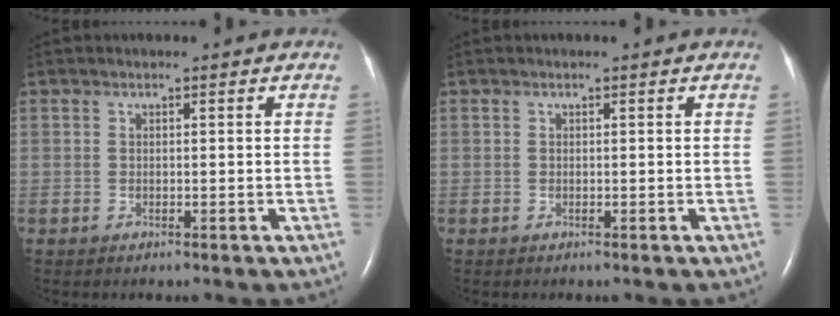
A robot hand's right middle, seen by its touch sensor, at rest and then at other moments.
{"total": 0.0}